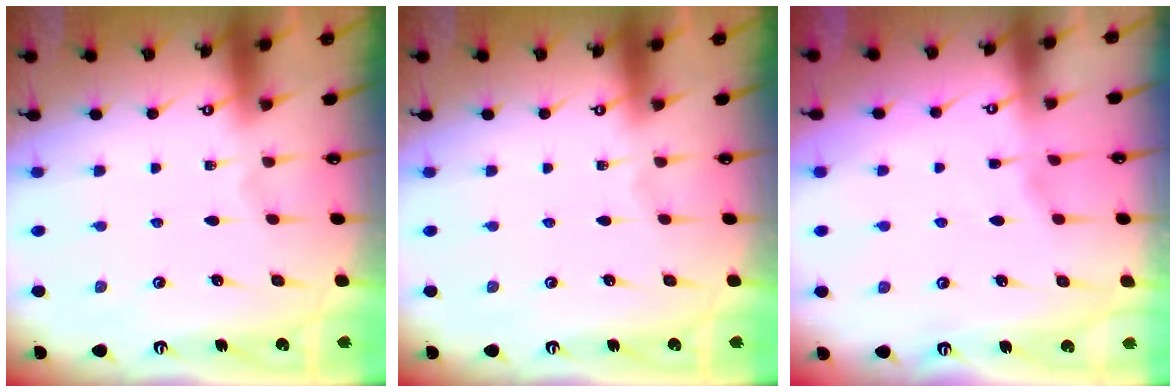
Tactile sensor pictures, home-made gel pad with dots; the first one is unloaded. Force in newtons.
{"total": 0.0}
{"total": 1.5, "press": 1.5, "slide": 0.4}